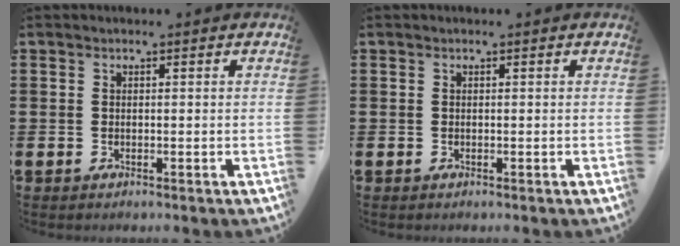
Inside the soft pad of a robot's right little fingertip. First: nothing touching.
{"total": 0.0}